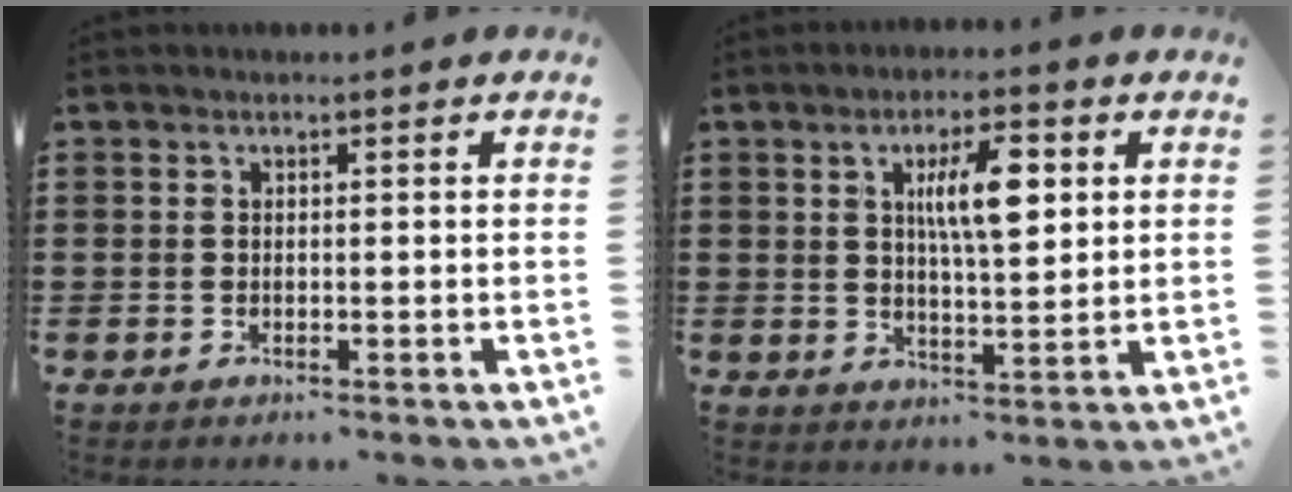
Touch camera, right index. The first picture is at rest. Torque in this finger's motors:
{"motor_torque": [1.13, 0.82, 0.52, 0.17]}